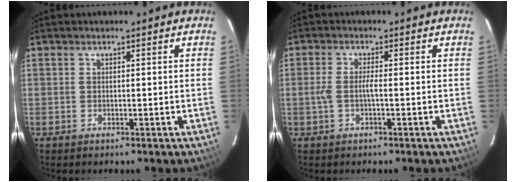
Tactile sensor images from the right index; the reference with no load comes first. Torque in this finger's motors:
{"motor_torque": [0.36, -0.13, 0.23, 0.07]}